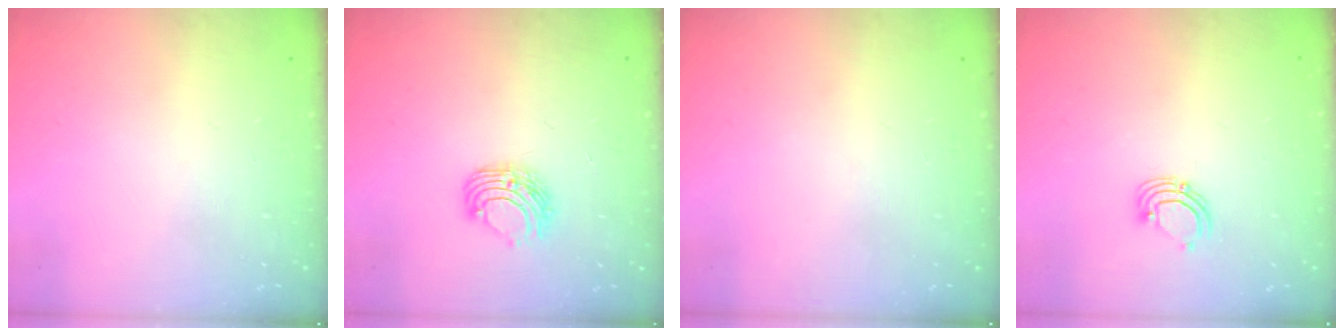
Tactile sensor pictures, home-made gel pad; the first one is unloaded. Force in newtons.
{"total": 7.5, "press": 7.5, "slide": 0.7}
{"total": 0.0}
{"total": 3.5, "press": 3.5, "slide": 0.2}